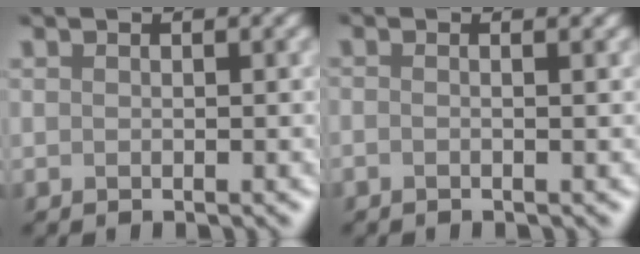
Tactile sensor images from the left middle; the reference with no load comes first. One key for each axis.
{"total": 1.2, "fx": -0.1, "fy": 0.7, "fz": 0.9, "tx": 0.007, "ty": -0.003, "tz": -0.023}